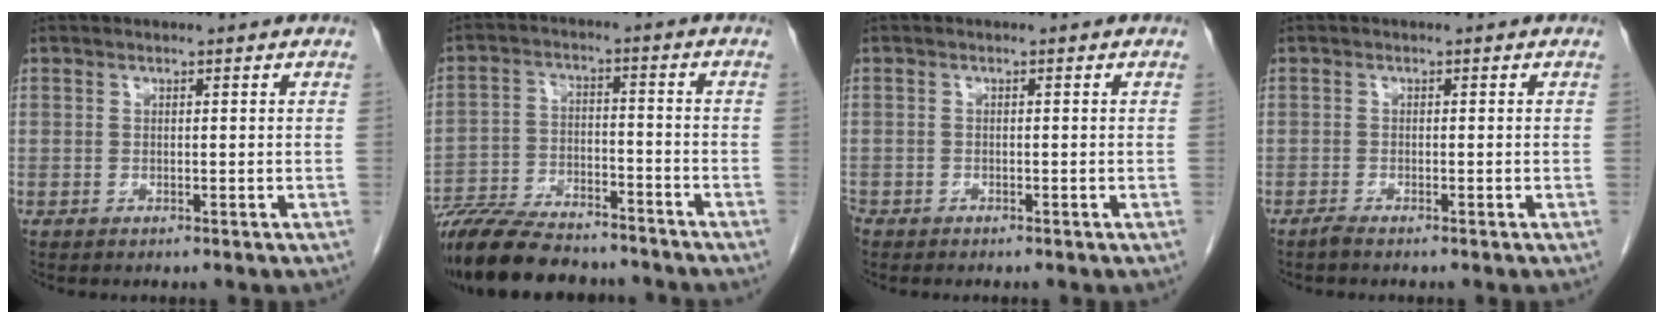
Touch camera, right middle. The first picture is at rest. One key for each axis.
{"total": 17.7, "fx": -15.4, "fy": 4.4, "fz": 7.5, "tx": -0.152, "ty": -0.011, "tz": -0.248}
{"total": 1.5, "fx": -1.2, "fy": 0.7, "fz": 0.4, "tx": -0.011, "ty": -0.001, "tz": -0.023}
{"total": 0.9, "fx": -0.8, "fy": 0.0, "fz": 0.4, "tx": -0.014, "ty": -0.002, "tz": -0.017}